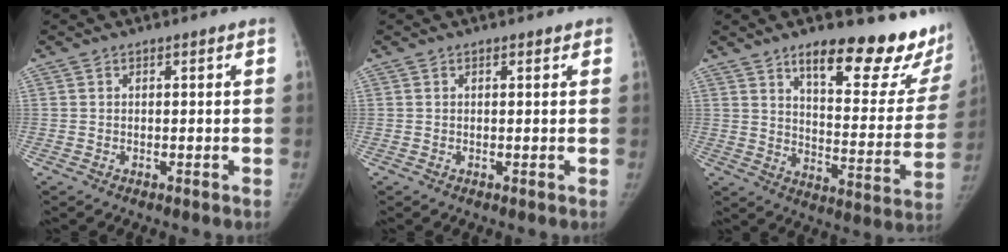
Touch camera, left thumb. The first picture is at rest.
{"total": 0.9, "force": [0.5, 0.4, 0.5], "torque": [-0.006, -0.002, 0.004]}
{"total": 23.7, "force": [16.5, 7.5, 15.3], "torque": [-0.157, -0.103, 0.223]}